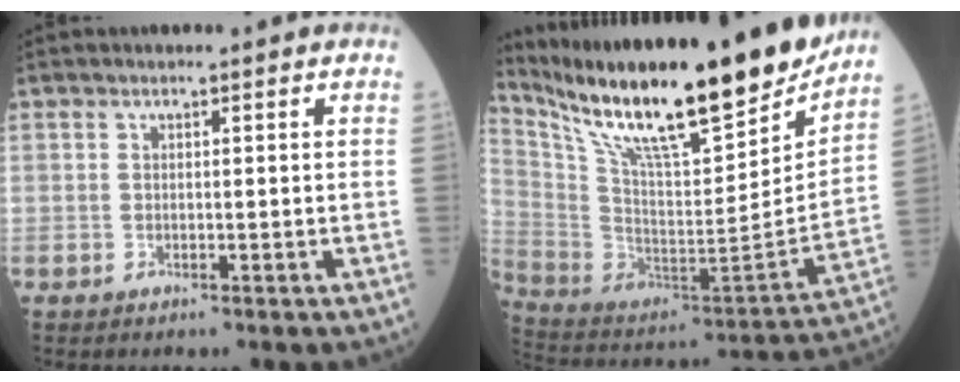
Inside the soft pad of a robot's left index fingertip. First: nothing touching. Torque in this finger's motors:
{"motor_torque": [0.42, -0.54, 0.78, 0.21]}